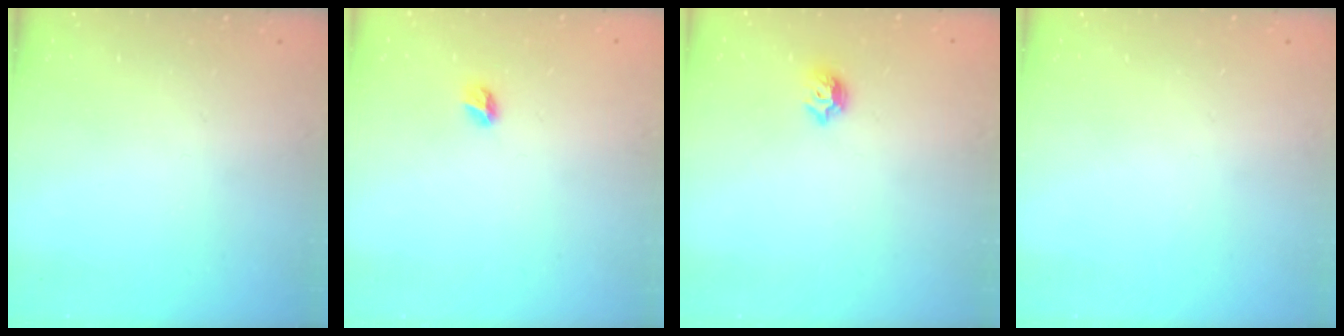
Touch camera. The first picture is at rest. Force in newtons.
{"total": 4.4, "press": 4.4, "slide": 0.5}
{"total": 5.6, "press": 5.5, "slide": 0.9}
{"total": 0.0}